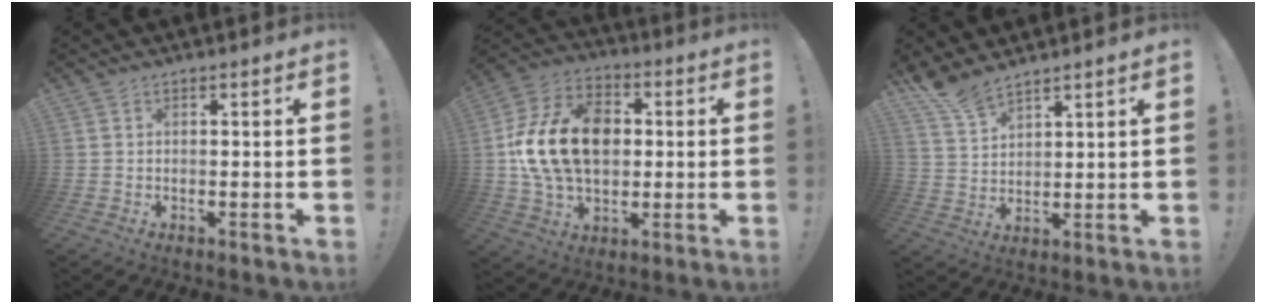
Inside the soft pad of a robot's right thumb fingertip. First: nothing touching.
{"total": 21.3, "force": [2.1, 15.1, 14.8], "torque": [-0.251, 0.009, 0.047]}
{"total": 7.2, "force": [6.5, 1.7, 2.7], "torque": [-0.055, -0.041, 0.122]}